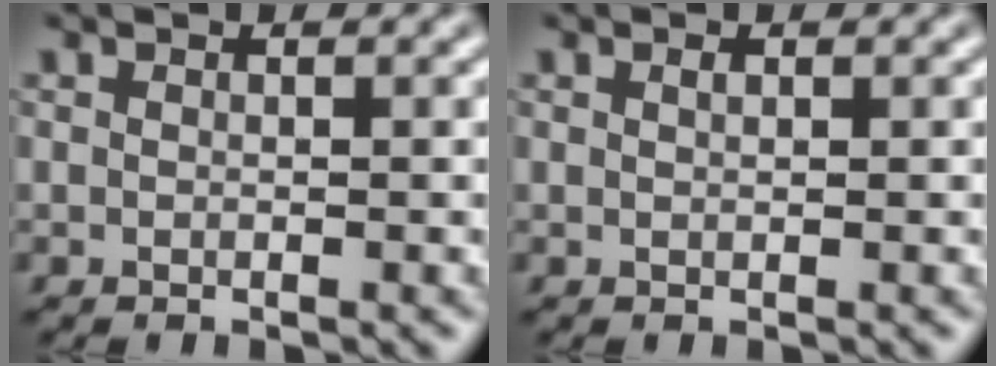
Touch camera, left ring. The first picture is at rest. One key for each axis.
{"total": 0.5, "fx": 0.3, "fy": 0.2, "fz": 0.4, "tx": -0.008, "ty": 0.002, "tz": 0.006}